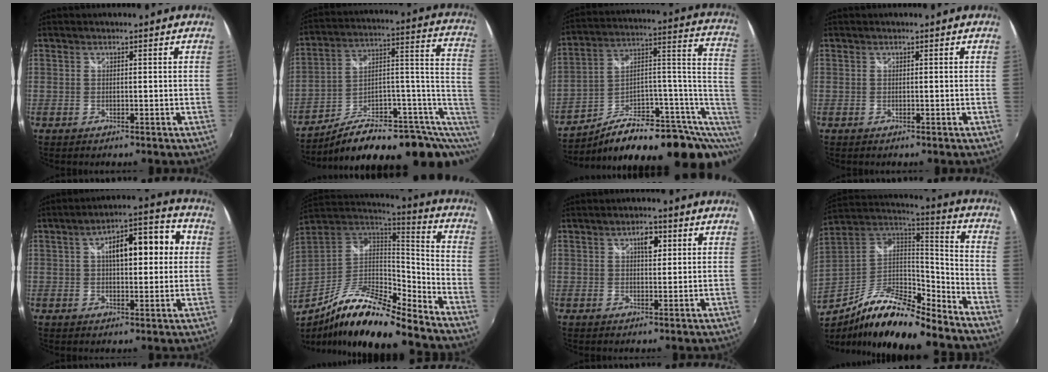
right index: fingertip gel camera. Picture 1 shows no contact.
{"total": 20.6, "force": [-2.8, 9.6, 18.0], "torque": [-0.247, 0.026, -0.036]}
{"total": 24.3, "force": [-3.4, 11.6, 21.1], "torque": [-0.301, 0.029, -0.040]}
{"total": 0.0}
{"total": 12.1, "force": [2.3, 4.3, 11.1], "torque": [-0.177, 0.029, 0.032]}
{"total": 19.3, "force": [-13.9, 3.2, 13.0], "torque": [-0.241, -0.020, -0.258]}
{"total": 3.1, "force": [1.3, 1.4, 2.4], "torque": [-0.036, 0.009, 0.018]}
{"total": 19.7, "force": [-14.5, 4.6, 12.5], "torque": [-0.233, -0.005, -0.261]}